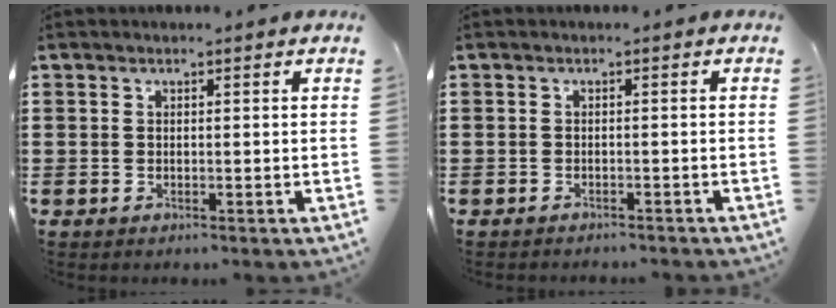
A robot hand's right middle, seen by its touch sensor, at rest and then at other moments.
{"total": 0.8, "force": [-0.8, -0.1, 0.0], "torque": [-0.002, -0.001, -0.017]}